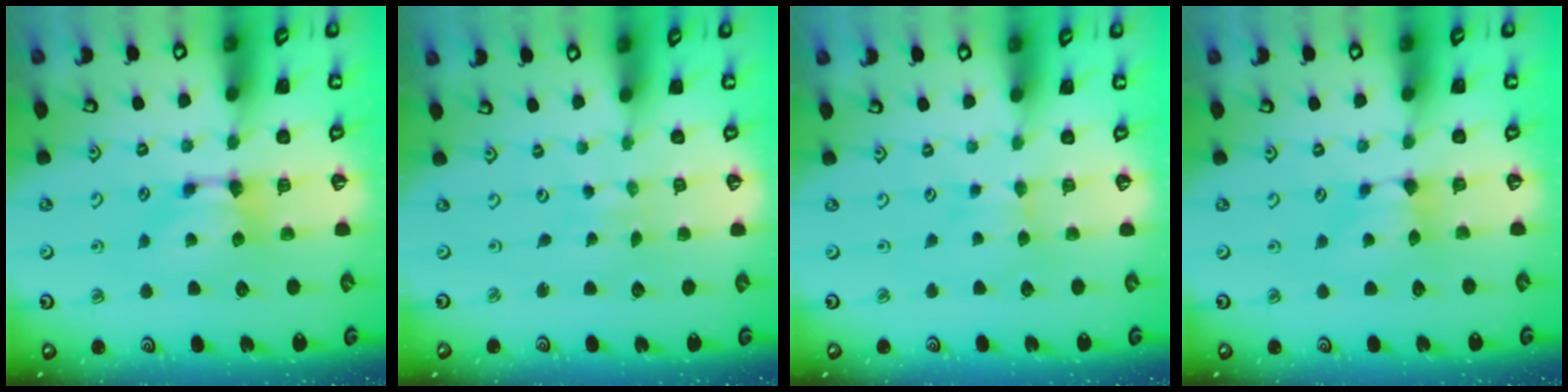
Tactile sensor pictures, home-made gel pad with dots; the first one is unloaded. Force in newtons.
{"total": 6.4, "press": 6.4, "slide": 0.4}
{"total": 2.4, "press": 2.3, "slide": 0.5}
{"total": 1.3, "press": 1.2, "slide": 0.6}